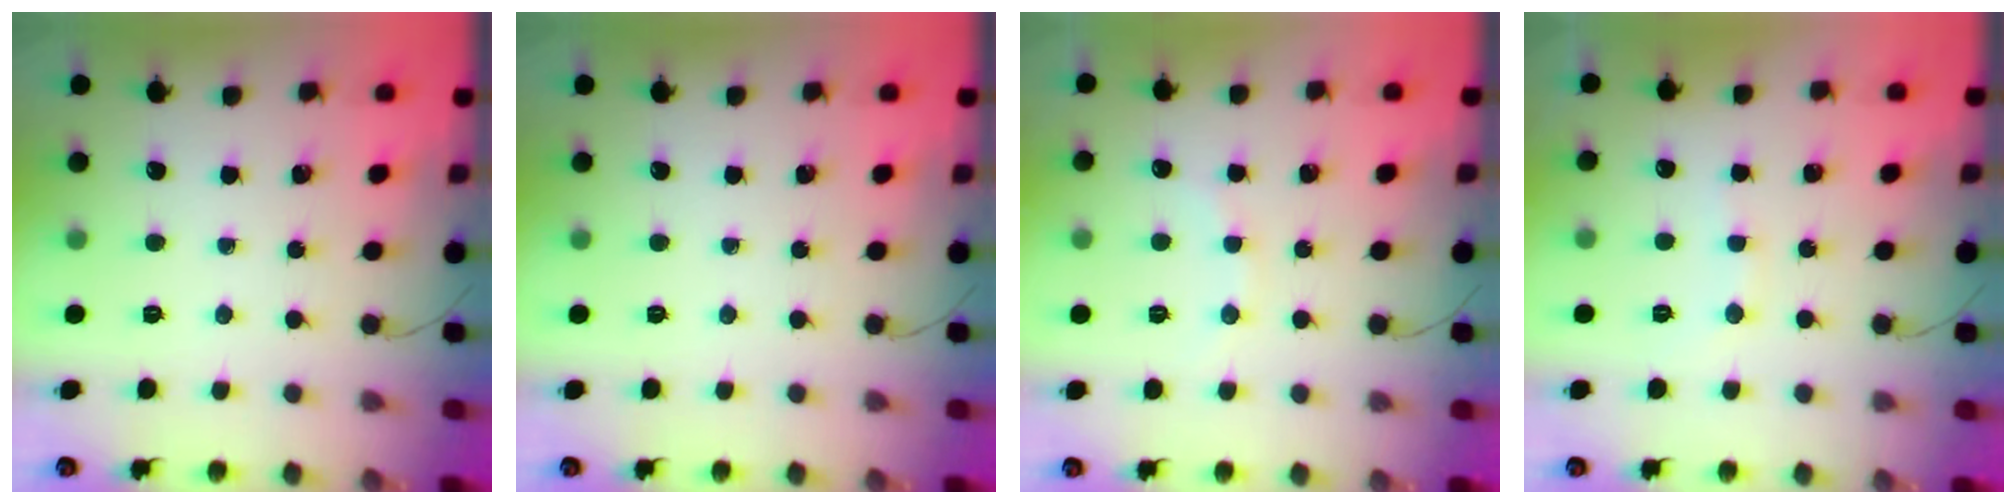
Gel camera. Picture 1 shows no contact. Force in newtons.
{"total": 0.0}
{"total": 4.7, "press": 4.4, "slide": 1.6}
{"total": 6.6, "press": 6.5, "slide": 1.2}